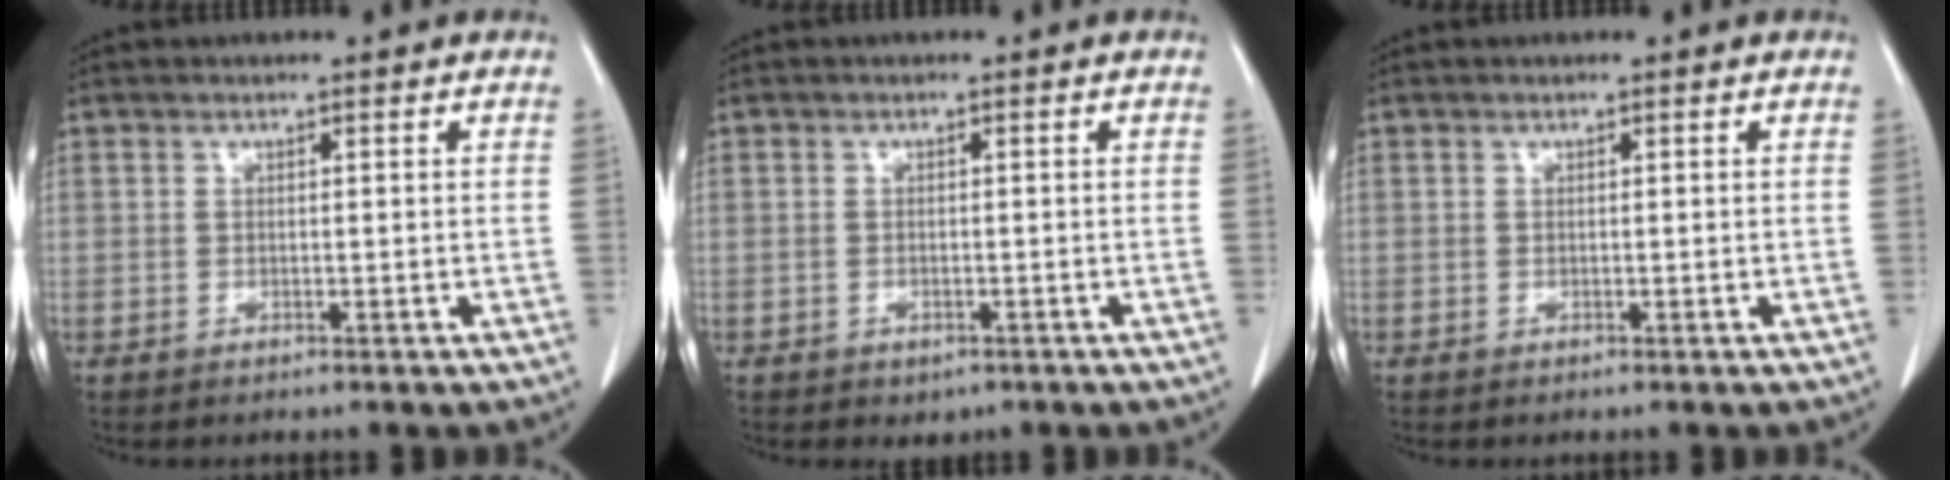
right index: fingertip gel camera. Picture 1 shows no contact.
{"total": 1.7, "force": [-1.0, 1.2, 0.8], "torque": [-0.011, 0.000, -0.003]}
{"total": 0.0}